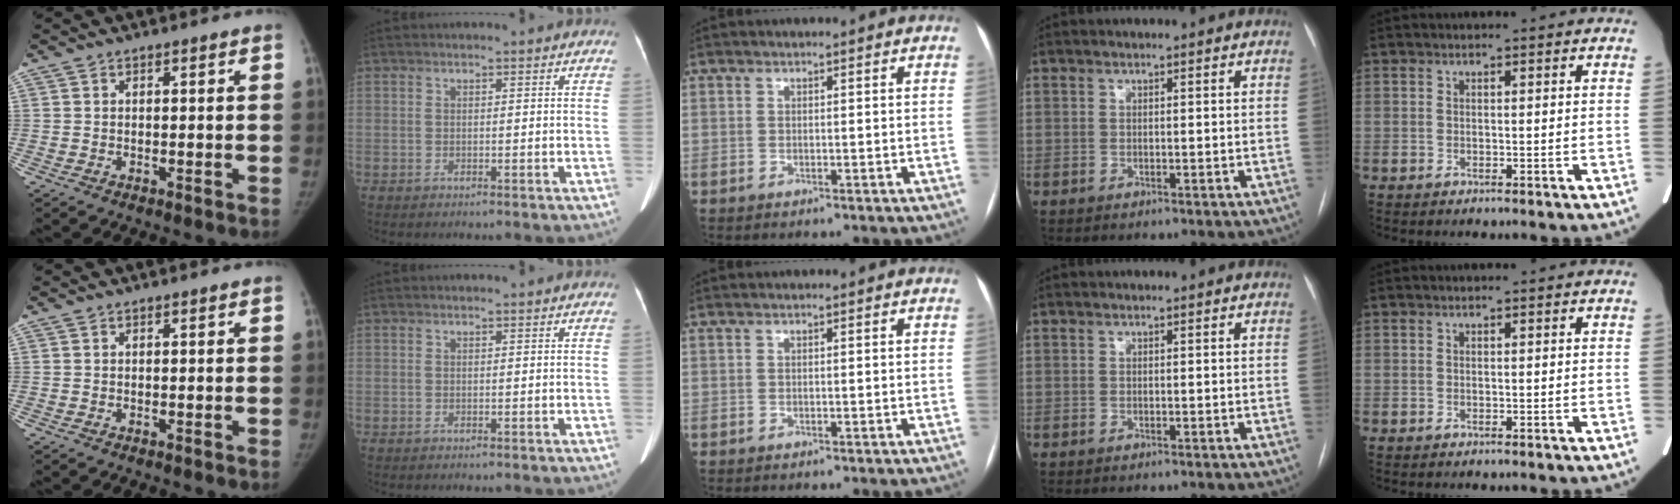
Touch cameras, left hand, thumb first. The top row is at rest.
{}